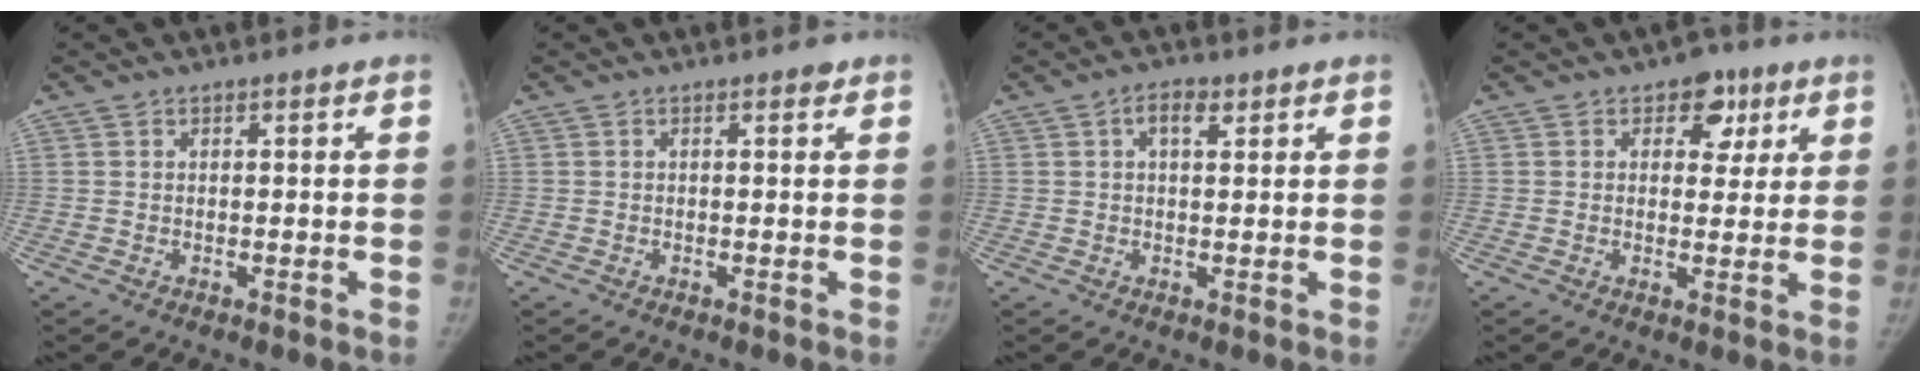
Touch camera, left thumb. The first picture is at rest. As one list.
[{"total": 0.6, "force": [0.4, 0.4, 0.3], "torque": [-0.001, -0.002, 0.003]}, {"total": 3.3, "force": [1.5, 1.7, 2.4], "torque": [-0.030, 0.001, 0.023]}, {"total": 6.1, "force": [2.8, 4.5, 3.0], "torque": [0.006, -0.005, 0.032]}]